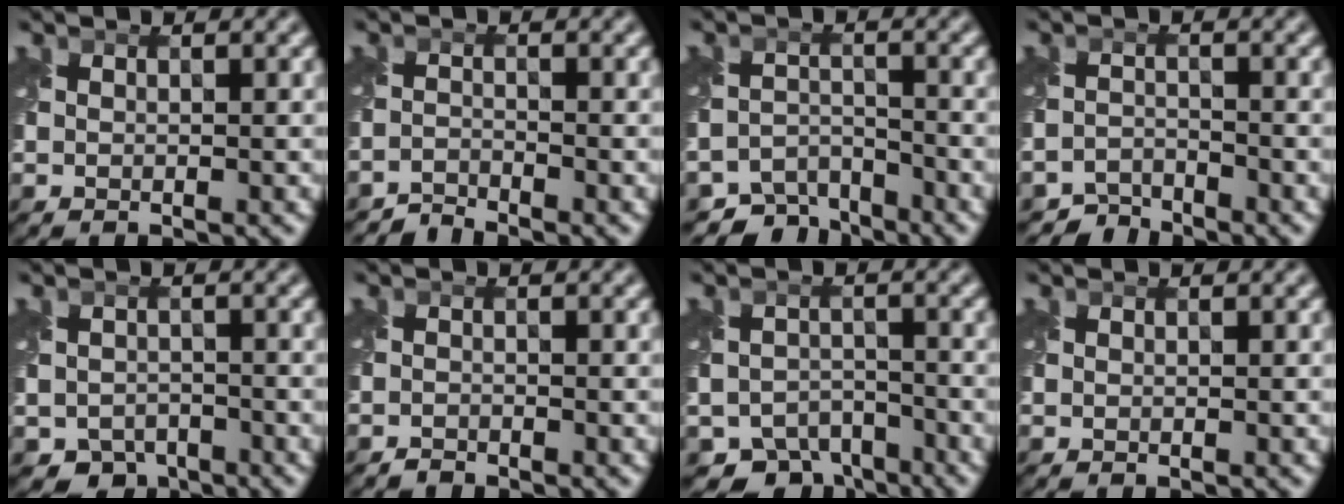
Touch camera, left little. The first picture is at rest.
{"total": 1.9, "force": [-1.8, -0.1, -0.3], "torque": [0.008, -0.001, -0.045]}
{"total": 4.6, "force": [-4.2, 1.8, 0.5], "torque": [0.000, -0.014, -0.074]}
{"total": 2.9, "force": [-2.8, 0.5, -0.4], "torque": [0.012, -0.003, -0.059]}
{"total": 3.5, "force": [-2.4, 2.4, 0.8], "torque": [-0.007, -0.013, -0.042]}
{"total": 0.8, "force": [-0.7, 0.2, 0.0], "torque": [0.001, -0.003, -0.017]}
{"total": 5.9, "force": [-4.8, 3.1, 1.3], "torque": [-0.011, -0.016, -0.077]}
{"total": 0.0}